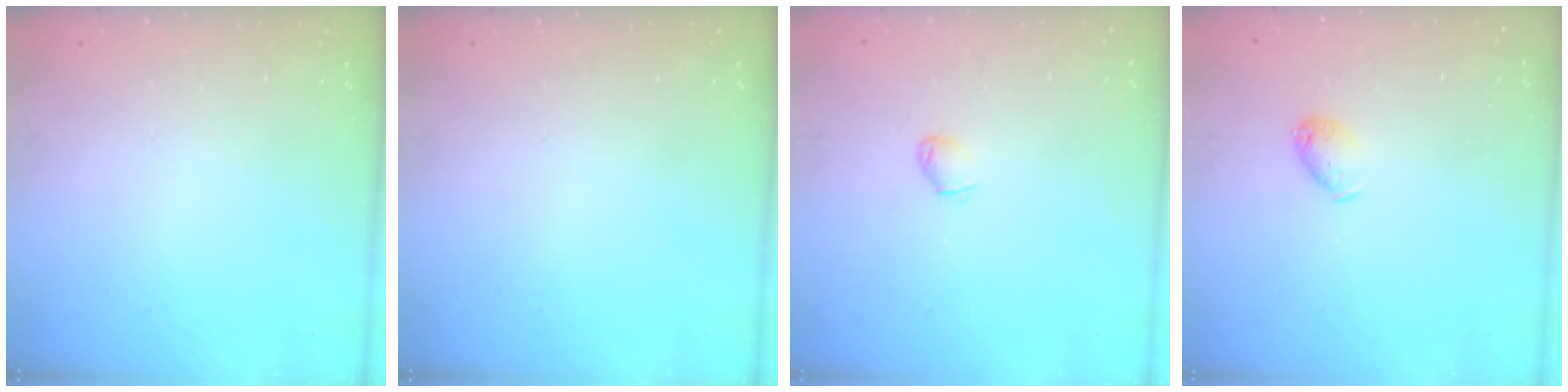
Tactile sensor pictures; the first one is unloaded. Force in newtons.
{"total": 0.0}
{"total": 2.0, "press": 2.0, "slide": 0.4}
{"total": 6.1, "press": 6.1, "slide": 0.5}